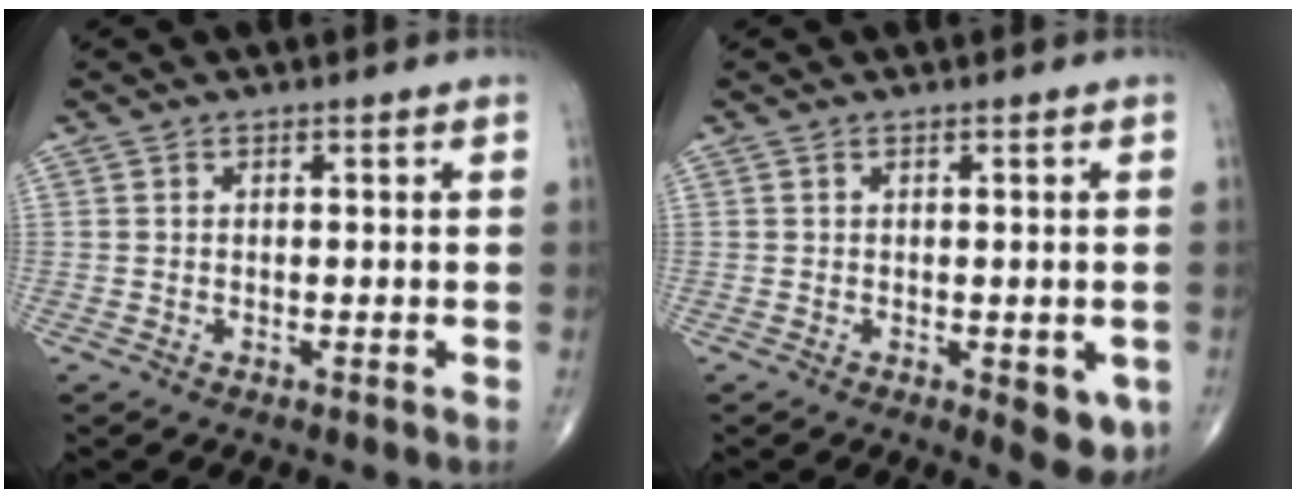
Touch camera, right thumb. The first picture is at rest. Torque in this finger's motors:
{"motor_torque": [0.82, 1.17, -0.09, -0.07, 0.16]}